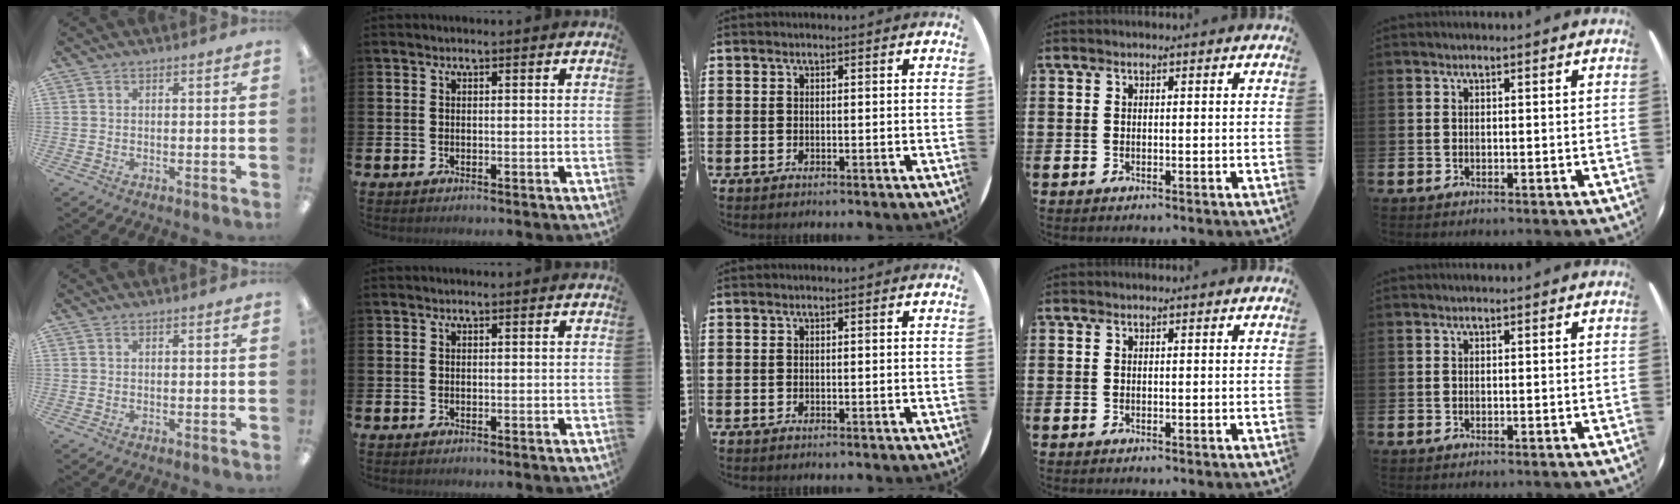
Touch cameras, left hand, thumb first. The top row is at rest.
{}